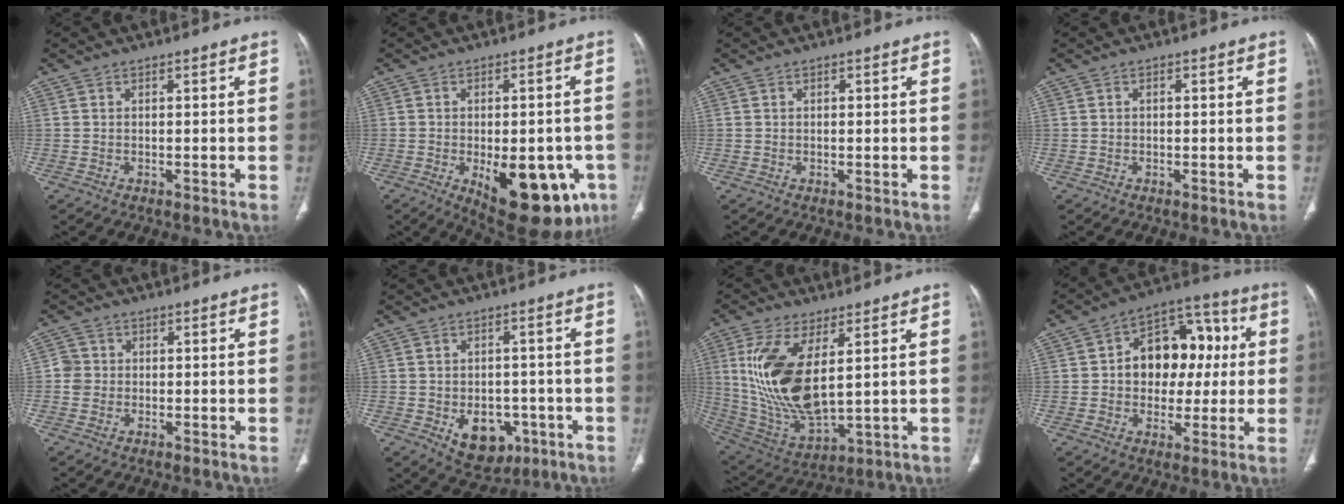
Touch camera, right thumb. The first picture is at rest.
{"total": 19.3, "force": [-7.0, 9.3, 15.4], "torque": [-0.148, 0.002, -0.074]}
{"total": 0.7, "force": [0.3, 0.4, 0.5], "torque": [-0.009, 0.001, 0.006]}
{"total": 0.6, "force": [0.1, 0.3, 0.4], "torque": [-0.008, 0.005, 0.000]}
{"total": 2.8, "force": [-0.1, 2.7, 0.6], "torque": [0.005, 0.007, -0.006]}
{"total": 9.7, "force": [-3.4, 6.9, 5.9], "torque": [-0.051, 0.014, -0.034]}
{"total": 18.2, "force": [4.2, 8.1, 15.7], "torque": [-0.318, -0.025, 0.101]}
{"total": 15.9, "force": [1.5, 11.4, 11.0], "torque": [-0.098, 0.029, 0.016]}